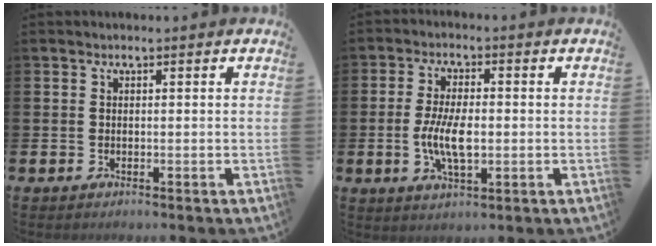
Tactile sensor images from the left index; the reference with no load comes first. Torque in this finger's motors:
{"motor_torque": [1.64, 0.22, 0.32, 0.21]}